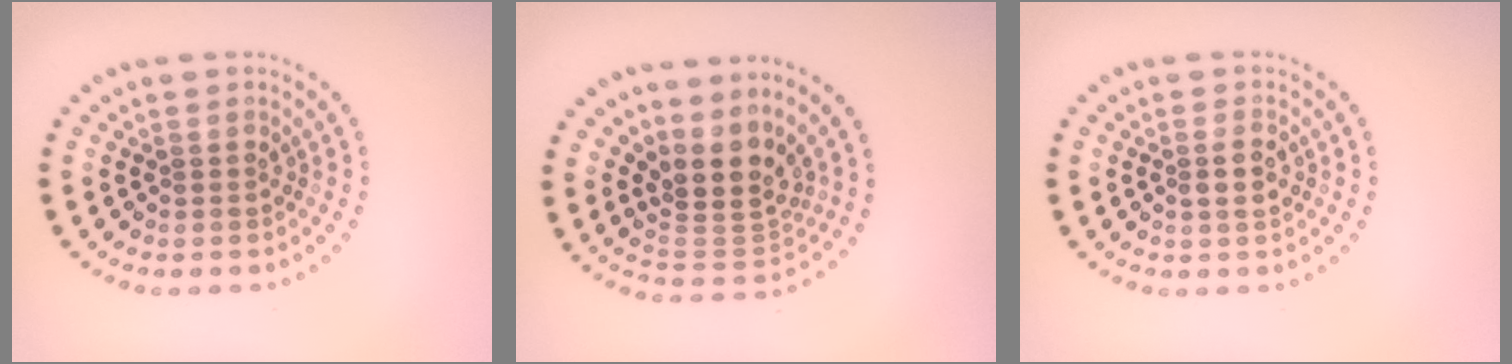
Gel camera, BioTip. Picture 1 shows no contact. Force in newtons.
{"total": 4.1, "press": 3.1, "slide": 2.8}
{"total": 1.5, "press": 1.5, "slide": 0.2}